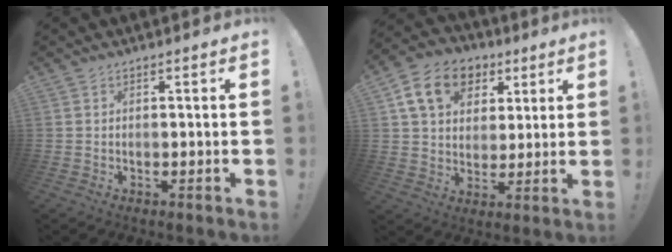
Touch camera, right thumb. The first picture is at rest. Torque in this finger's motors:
{"motor_torque": [-0.21, 0.86, 0.27, -0.01, 0.24]}